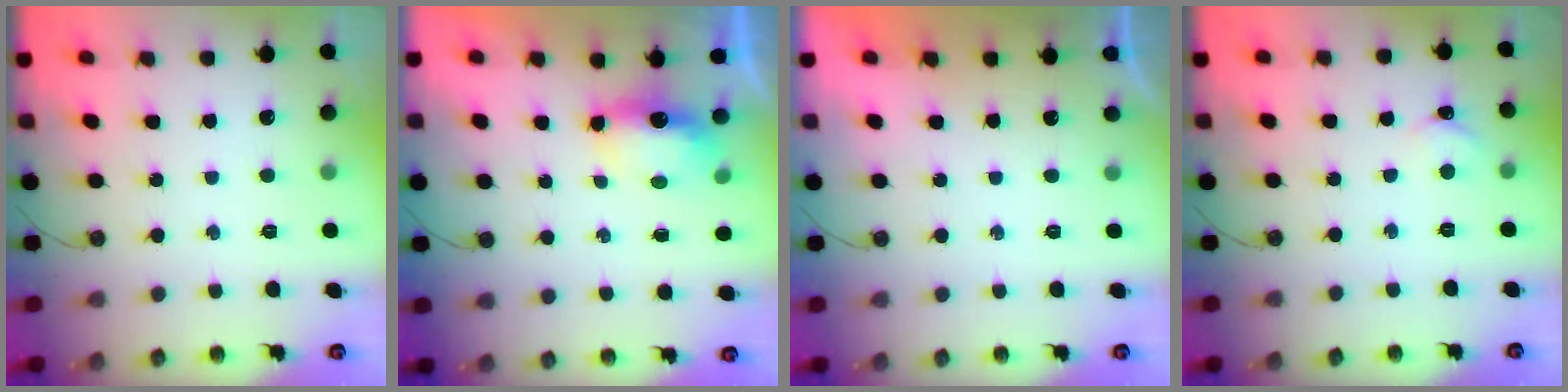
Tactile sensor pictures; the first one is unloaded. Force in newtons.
{"total": 6.1, "press": 6.0, "slide": 0.6}
{"total": 0.0}
{"total": 1.7, "press": 1.7, "slide": 0.2}